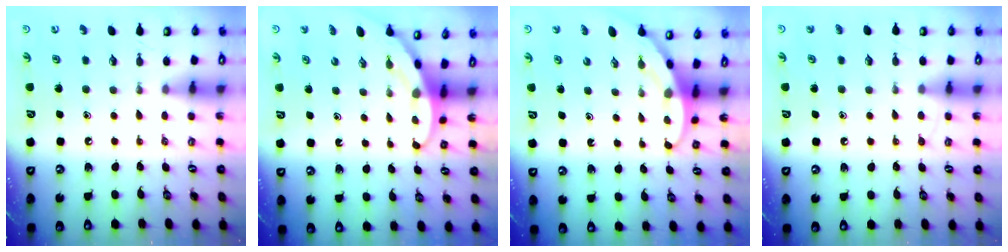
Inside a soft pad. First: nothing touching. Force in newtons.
{"total": 3.3, "press": 3.3, "slide": 0.2}
{"total": 3.5, "press": 3.5, "slide": 0.1}
{"total": 5.6, "press": 5.6, "slide": 0.5}